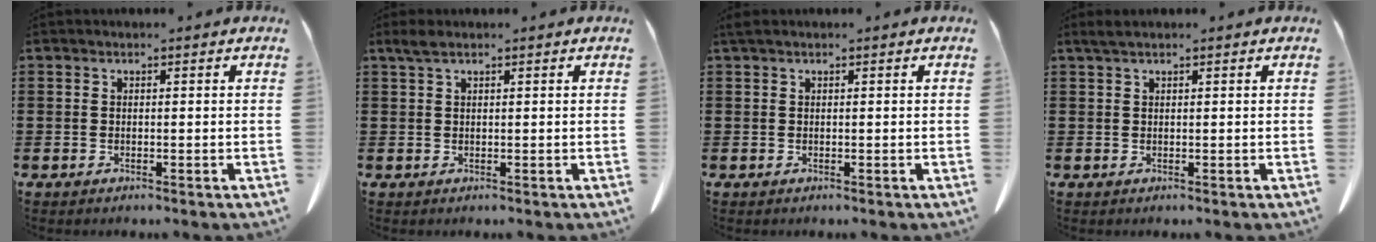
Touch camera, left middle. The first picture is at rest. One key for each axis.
{"total": 1.7, "fx": 1.1, "fy": 0.4, "fz": 1.3, "tx": -0.028, "ty": 0.003, "tz": 0.019}
{"total": 0.6, "fx": 0.4, "fy": 0.1, "fz": 0.5, "tx": -0.011, "ty": 0.002, "tz": 0.007}
{"total": 1.3, "fx": 0.9, "fy": 0.1, "fz": 0.9, "tx": -0.019, "ty": 0.002, "tz": 0.016}